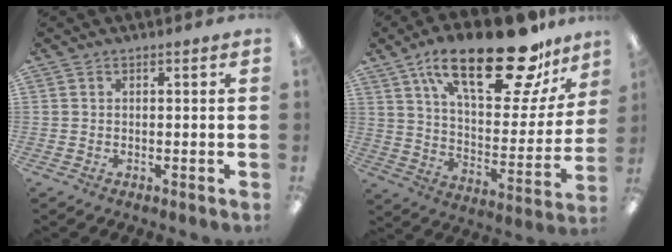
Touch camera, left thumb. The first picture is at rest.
{"total": 27.4, "force": [17.8, 9.5, 18.5], "torque": [-0.280, -0.105, 0.290]}